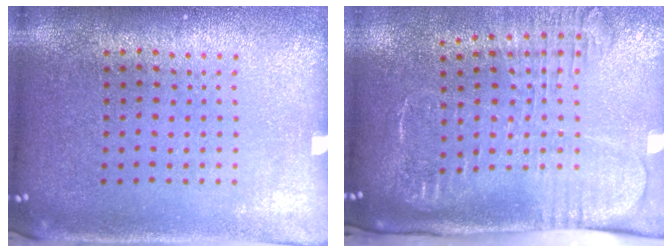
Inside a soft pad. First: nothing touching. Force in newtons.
{"total": 2.7, "press": 2.0, "slide": 1.7}